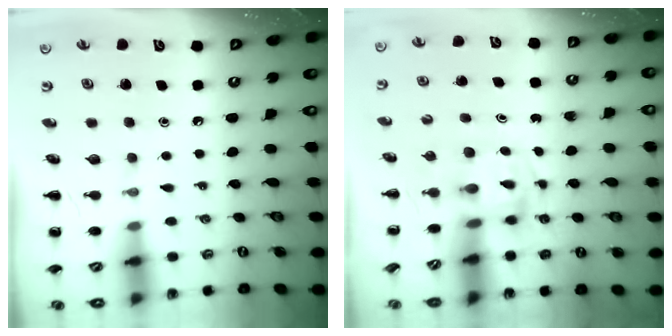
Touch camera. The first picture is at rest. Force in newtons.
{"total": 2.9, "press": 2.9, "slide": 0.2}